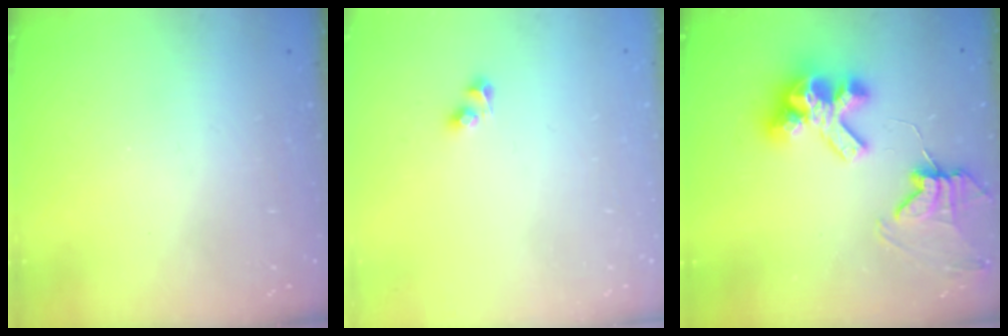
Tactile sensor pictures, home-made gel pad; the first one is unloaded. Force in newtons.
{"total": 2.7, "press": 2.4, "slide": 1.1}
{"total": 11.7, "press": 11.6, "slide": 1.3}